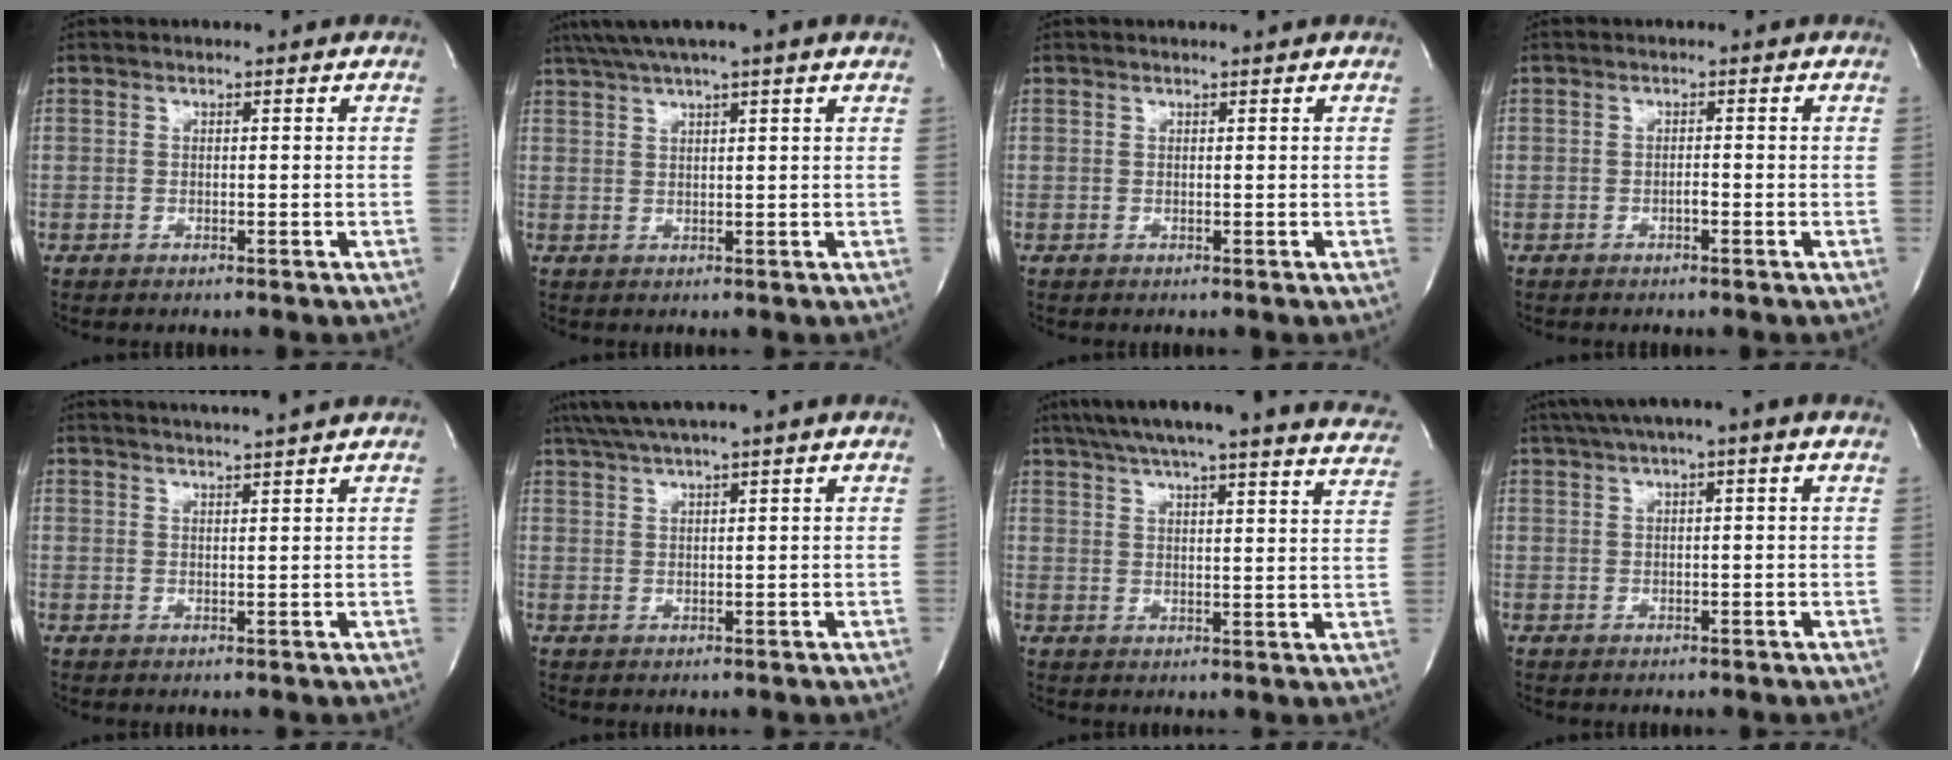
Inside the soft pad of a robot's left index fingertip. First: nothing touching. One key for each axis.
{"total": 7.5, "fx": 5.6, "fy": -0.7, "fz": 4.8, "tx": -0.087, "ty": 0.035, "tz": 0.088}
{"total": 0.8, "fx": 0.7, "fy": -0.2, "fz": 0.3, "tx": -0.005, "ty": 0.002, "tz": 0.014}
{"total": 0.7, "fx": -0.4, "fy": 0.1, "fz": 0.5, "tx": -0.011, "ty": 0.002, "tz": -0.008}
{"total": 6.5, "fx": 5.9, "fy": -1.4, "fz": 2.1, "tx": -0.033, "ty": 0.009, "tz": 0.085}
{"total": 5.7, "fx": 4.5, "fy": -1.3, "fz": 3.3, "tx": -0.061, "ty": 0.024, "tz": 0.083}
{"total": 27.9, "fx": 25.0, "fy": 2.2, "fz": 12.3, "tx": -0.194, "ty": -0.043, "tz": 0.299}
{"total": 6.9, "fx": 4.3, "fy": 0.0, "fz": 5.4, "tx": -0.091, "ty": 0.038, "tz": 0.068}